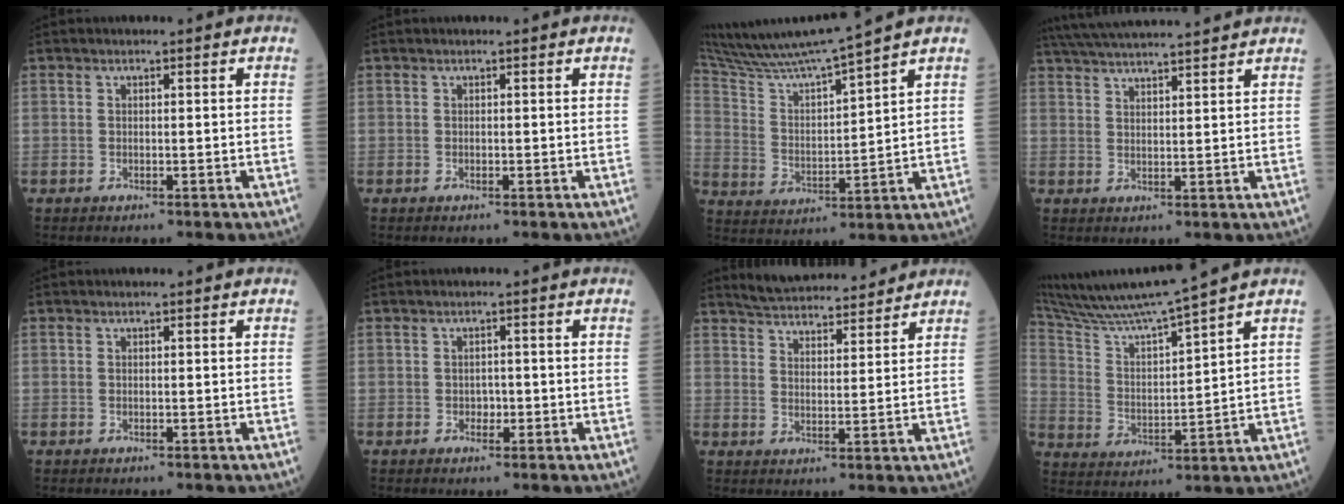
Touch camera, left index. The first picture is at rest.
{"total": 0.5, "force": [0.5, 0.1, 0.1], "torque": [-0.004, 0.011, 0.009]}
{"total": 14.5, "force": [13.0, -1.8, 6.2], "torque": [-0.123, -0.005, 0.236]}
{"total": 15.8, "force": [14.5, 0.5, 6.2], "torque": [-0.120, 0.034, 0.218]}
{"total": 0.0}
{"total": 1.1, "force": [-0.3, 0.9, 0.6], "torque": [-0.007, 0.002, -0.005]}
{"total": 12.4, "force": [11.7, 2.1, 3.7], "torque": [-0.058, 0.015, 0.175]}
{"total": 14.1, "force": [12.5, -1.9, 6.2], "torque": [-0.125, -0.003, 0.228]}